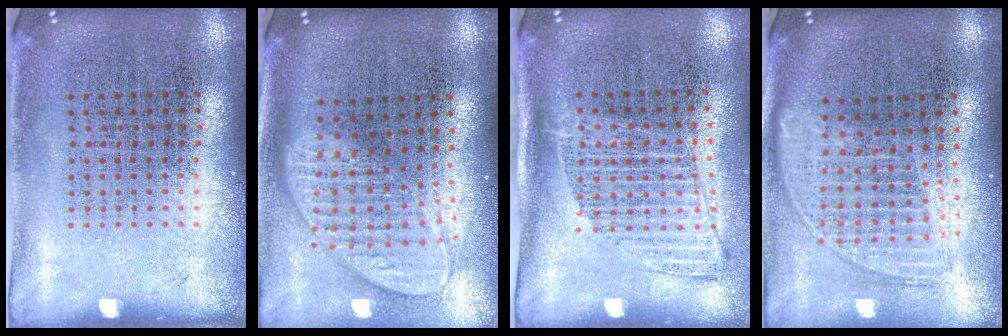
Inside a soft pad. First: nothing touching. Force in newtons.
{"total": 2.0, "press": 1.5, "slide": 1.2}
{"total": 1.3, "press": 1.1, "slide": 0.7}
{"total": 1.8, "press": 1.5, "slide": 0.9}